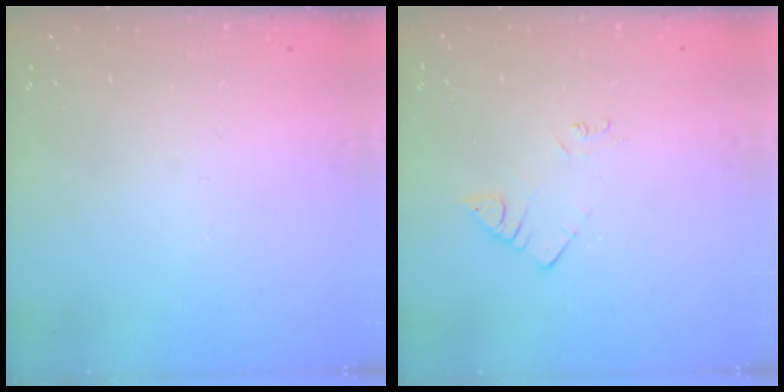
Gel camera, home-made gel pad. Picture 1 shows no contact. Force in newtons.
{"total": 2.6, "press": 2.6, "slide": 0.3}